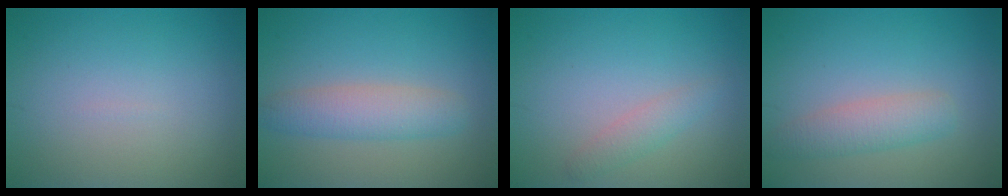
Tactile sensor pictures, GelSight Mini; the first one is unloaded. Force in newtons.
{"total": 3.5, "press": 3.5, "slide": 0.1}
{"total": 1.6, "press": 1.6, "slide": 0.1}
{"total": 3.0, "press": 3.0, "slide": 0.1}